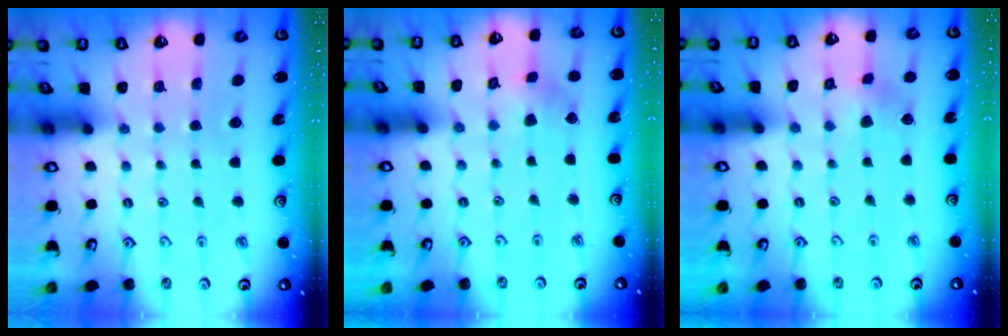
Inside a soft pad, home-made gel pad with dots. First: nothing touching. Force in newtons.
{"total": 2.5, "press": 2.5, "slide": 0.3}
{"total": 3.5, "press": 3.4, "slide": 0.7}